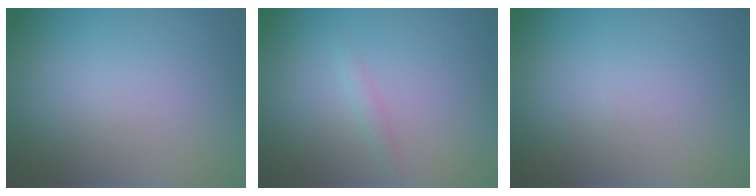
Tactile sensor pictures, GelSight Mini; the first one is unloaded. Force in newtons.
{"total": 0.7, "press": 0.7, "slide": 0.0}
{"total": 0.0}